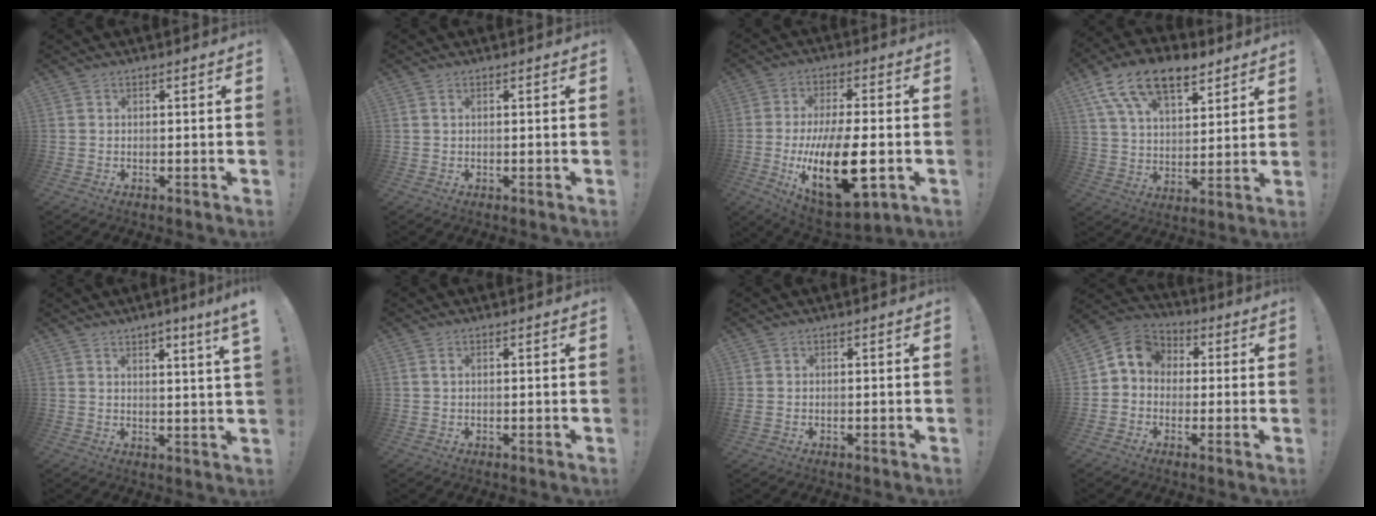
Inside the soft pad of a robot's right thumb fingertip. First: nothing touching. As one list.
[{"total": 0.7, "force": [0.4, 0.2, 0.6], "torque": [-0.017, 0.004, 0.008]}, {"total": 22.6, "force": [-4.4, 9.8, 19.9], "torque": [-0.351, -0.002, -0.060]}, {"total": 16.5, "force": [10.4, 8.6, 9.5], "torque": [-0.170, -0.052, 0.190]}, {"total": 4.9, "force": [2.9, -0.8, 3.8], "torque": [-0.047, -0.021, 0.043]}, {"total": 1.1, "force": [0.5, 0.3, 1.0], "torque": [-0.025, 0.004, 0.009]}, {"total": 0.6, "force": [0.3, 0.3, 0.4], "torque": [-0.005, 0.001, 0.005]}, {"total": 7.9, "force": [0.7, 6.9, 3.8], "torque": [-0.053, 0.012, 0.019]}]